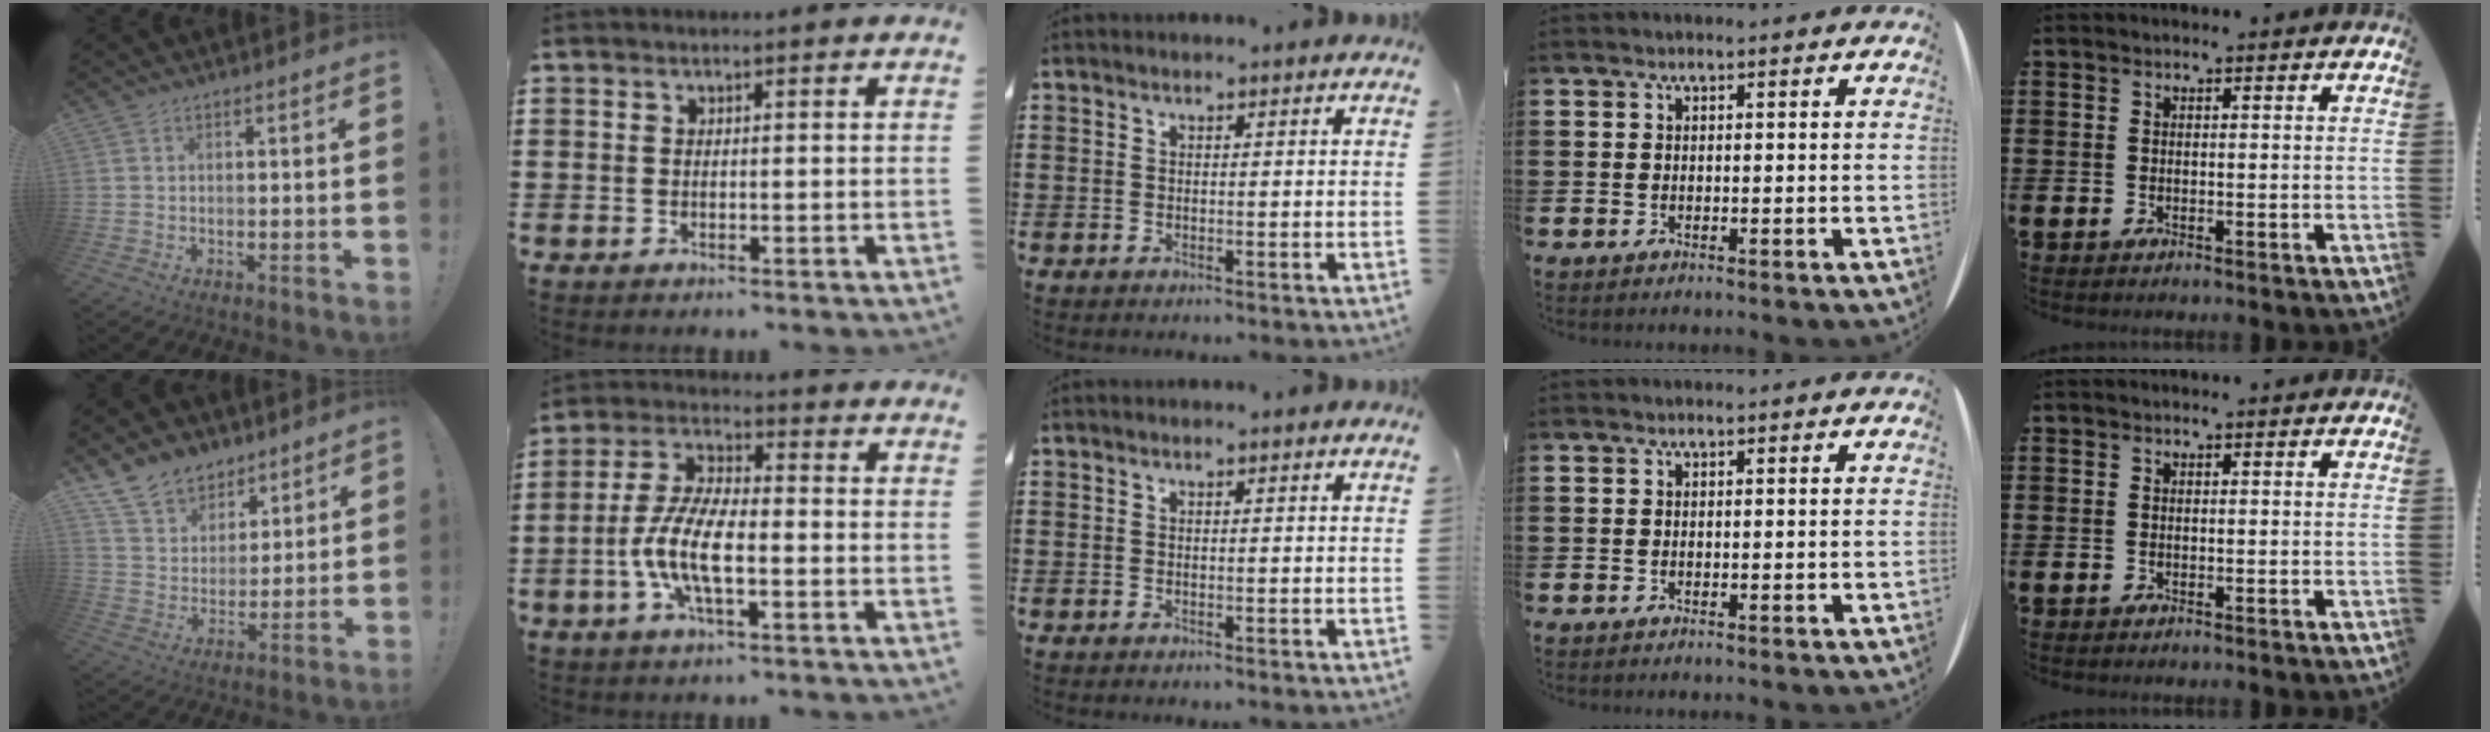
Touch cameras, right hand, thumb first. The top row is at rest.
{"thumb": {"total": 12.4, "force": [9.2, 7.9, 2.7], "torque": [-0.046, -0.071, 0.180]}, "index": {"total": 9.1, "force": [-2.8, 2.9, 8.1], "torque": [-0.190, -0.014, -0.059]}}